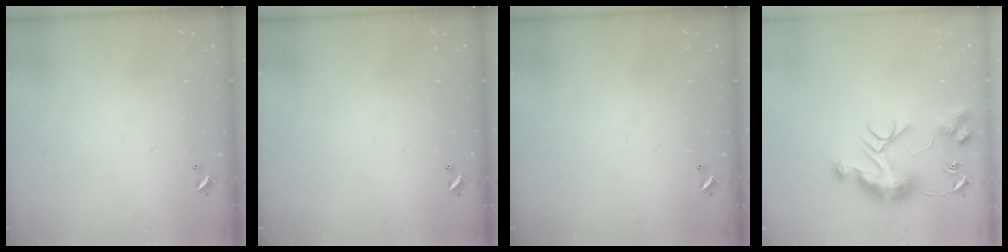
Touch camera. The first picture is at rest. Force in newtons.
{"total": 0.0}
{"total": 0.0}
{"total": 10.9, "press": 10.9, "slide": 0.9}